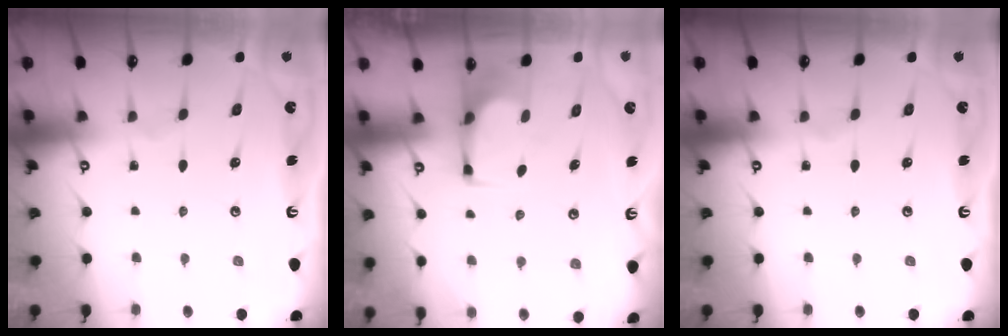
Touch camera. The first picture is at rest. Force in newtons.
{"total": 6.4, "press": 6.4, "slide": 0.4}
{"total": 0.0}